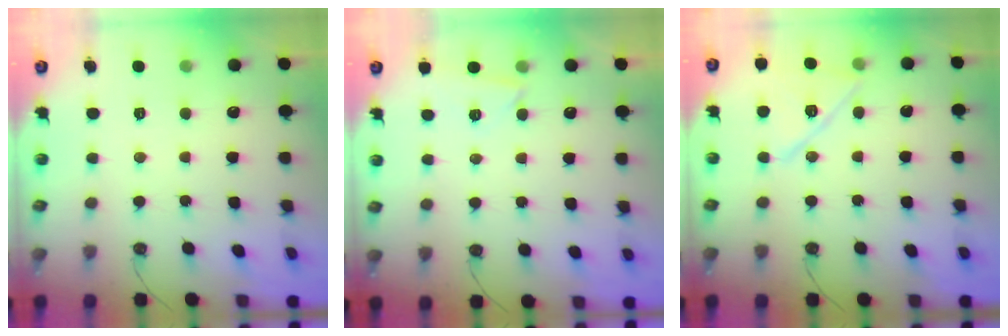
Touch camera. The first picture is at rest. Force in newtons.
{"total": 3.5, "press": 3.3, "slide": 1.1}
{"total": 13.3, "press": 13.3, "slide": 0.2}